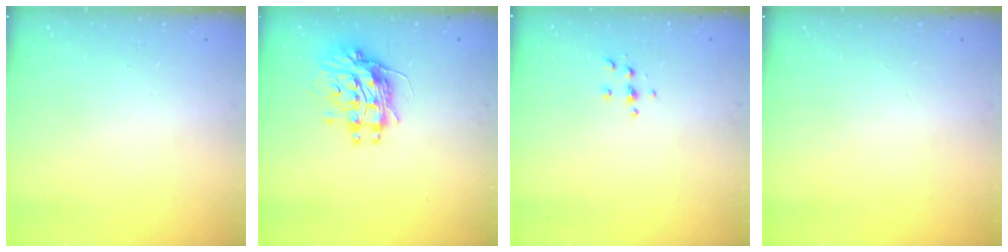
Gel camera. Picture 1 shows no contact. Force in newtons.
{"total": 12.2, "press": 12.1, "slide": 0.9}
{"total": 4.8, "press": 4.8, "slide": 0.5}
{"total": 0.0}